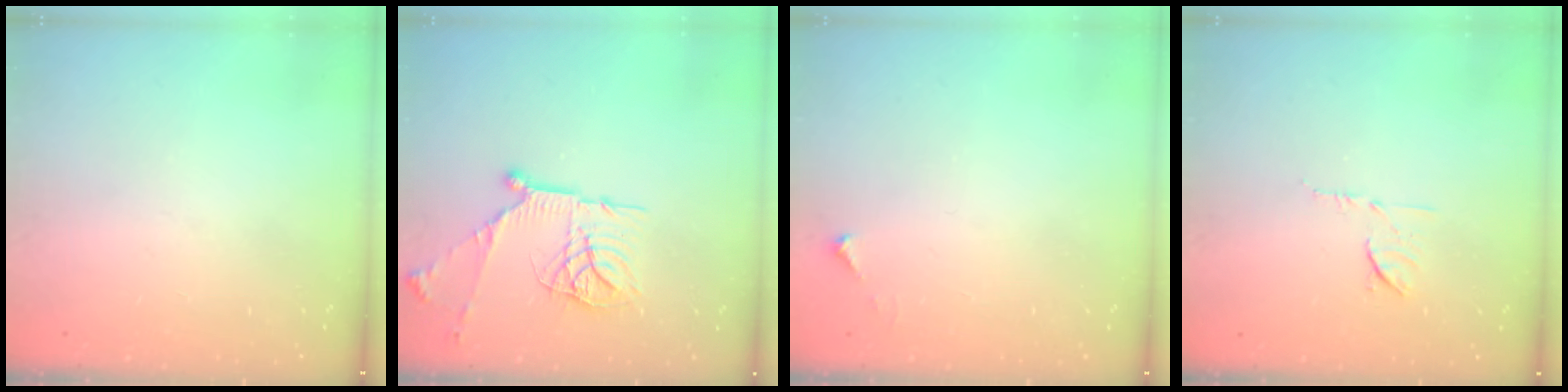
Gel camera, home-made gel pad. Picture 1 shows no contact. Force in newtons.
{"total": 17.9, "press": 17.8, "slide": 1.6}
{"total": 3.4, "press": 3.4, "slide": 0.4}
{"total": 6.6, "press": 6.5, "slide": 0.9}